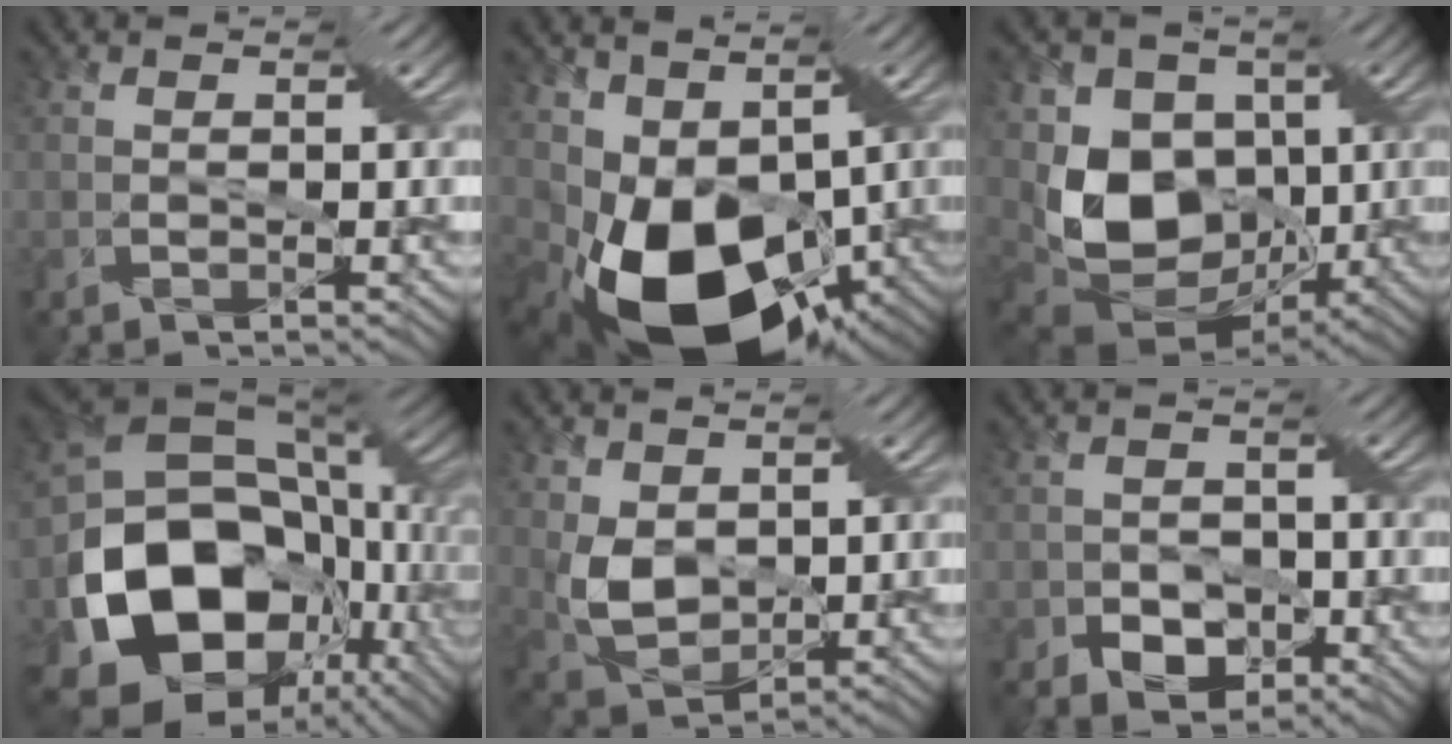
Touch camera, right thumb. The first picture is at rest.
{"total": 13.2, "force": [-1.6, 9.2, 9.3], "torque": [-0.181, -0.046, -0.016]}
{"total": 11.0, "force": [0.3, 8.7, 6.8], "torque": [-0.153, -0.025, -0.001]}
{"total": 18.7, "force": [-3.0, 13.4, 12.7], "torque": [-0.303, -0.034, -0.038]}
{"total": 6.0, "force": [1.3, 4.2, 4.0], "torque": [-0.104, -0.006, 0.022]}
{"total": 5.2, "force": [-2.9, 3.7, 2.2], "torque": [-0.032, -0.002, -0.055]}